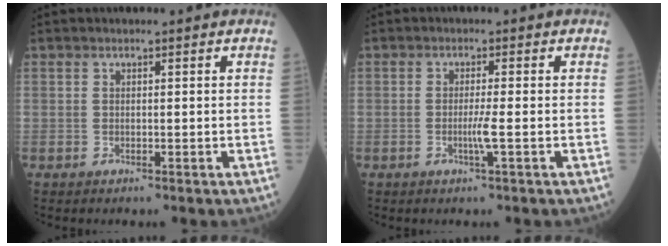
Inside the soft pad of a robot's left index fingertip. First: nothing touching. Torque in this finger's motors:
{"motor_torque": [0.18, 0.05, 0.03, 0.05]}